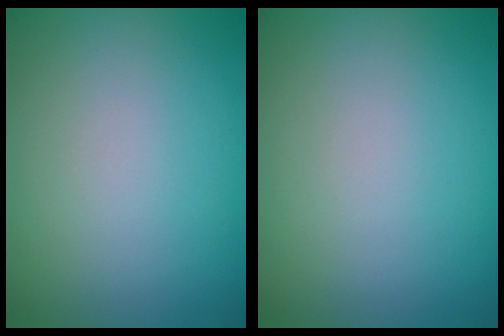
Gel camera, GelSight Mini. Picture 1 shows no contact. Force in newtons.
{"total": 0.0}